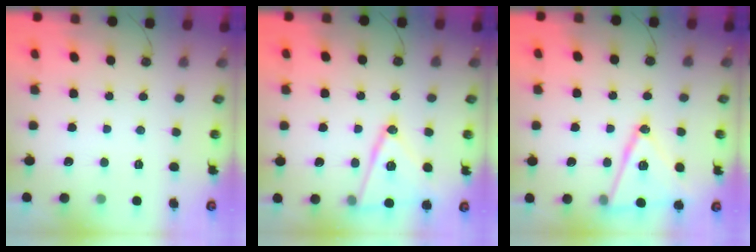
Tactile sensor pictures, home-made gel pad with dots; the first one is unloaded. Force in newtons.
{"total": 15.5, "press": 15.1, "slide": 3.7}
{"total": 16.6, "press": 16.3, "slide": 3.3}